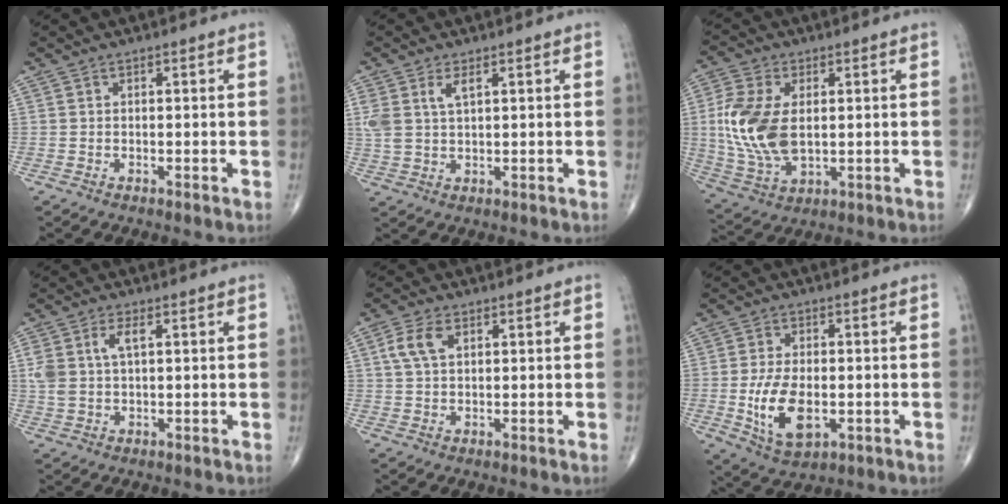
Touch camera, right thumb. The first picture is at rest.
{"total": 5.2, "force": [2.1, 2.4, 4.0], "torque": [-0.095, 0.002, 0.050]}
{"total": 14.2, "force": [1.1, 8.2, 11.5], "torque": [-0.248, -0.009, 0.029]}
{"total": 5.6, "force": [1.6, 2.7, 4.6], "torque": [-0.109, 0.010, 0.036]}
{"total": 5.2, "force": [1.8, 3.0, 3.8], "torque": [-0.082, 0.006, 0.035]}
{"total": 10.8, "force": [-2.0, 5.9, 8.8], "torque": [-0.158, -0.006, -0.024]}